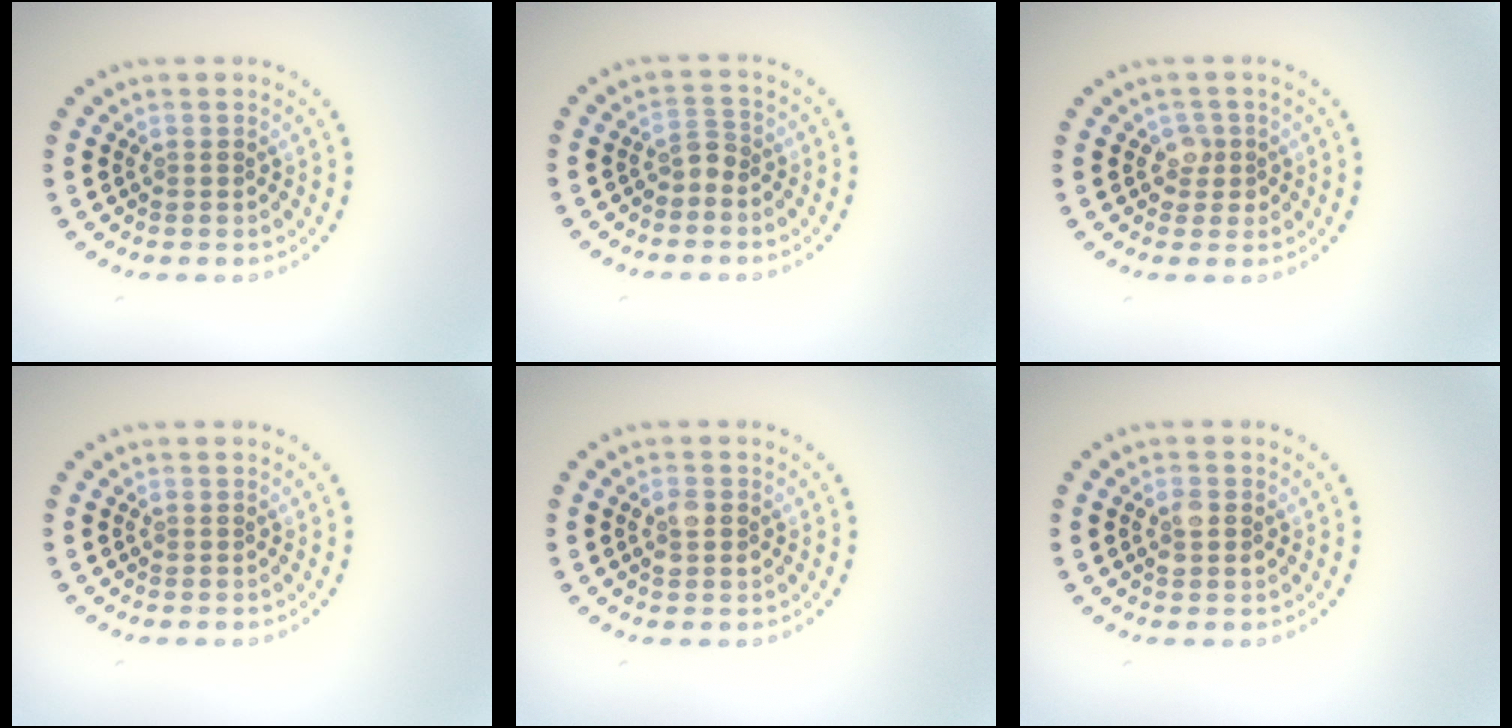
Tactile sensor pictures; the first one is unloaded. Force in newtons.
{"total": 1.5, "press": 1.1, "slide": 1.0}
{"total": 1.6, "press": 1.3, "slide": 1.0}
{"total": 0.0}
{"total": 1.5, "press": 1.5, "slide": 0.1}
{"total": 1.5, "press": 1.5, "slide": 0.1}